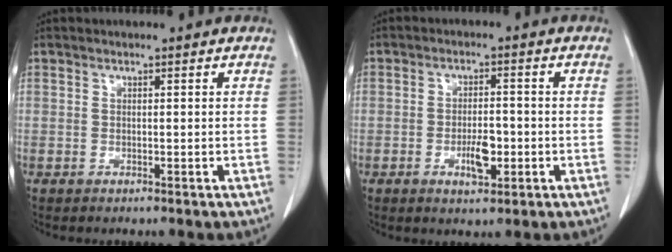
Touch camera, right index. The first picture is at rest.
{"total": 4.5, "force": [-1.4, 1.7, 3.9], "torque": [-0.066, 0.002, -0.017]}